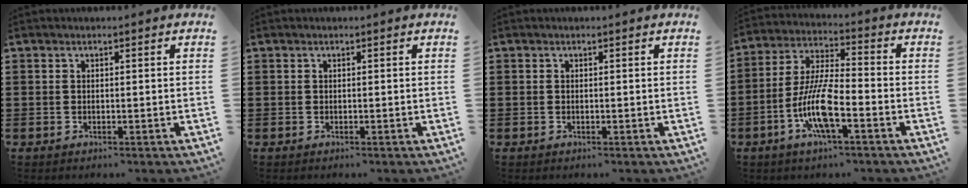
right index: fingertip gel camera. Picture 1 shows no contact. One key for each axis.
{"total": 0.0}
{"total": 0.0}
{"total": 9.9, "fx": -4.1, "fy": 2.4, "fz": 8.8, "tx": -0.203, "ty": -0.012, "tz": -0.083}